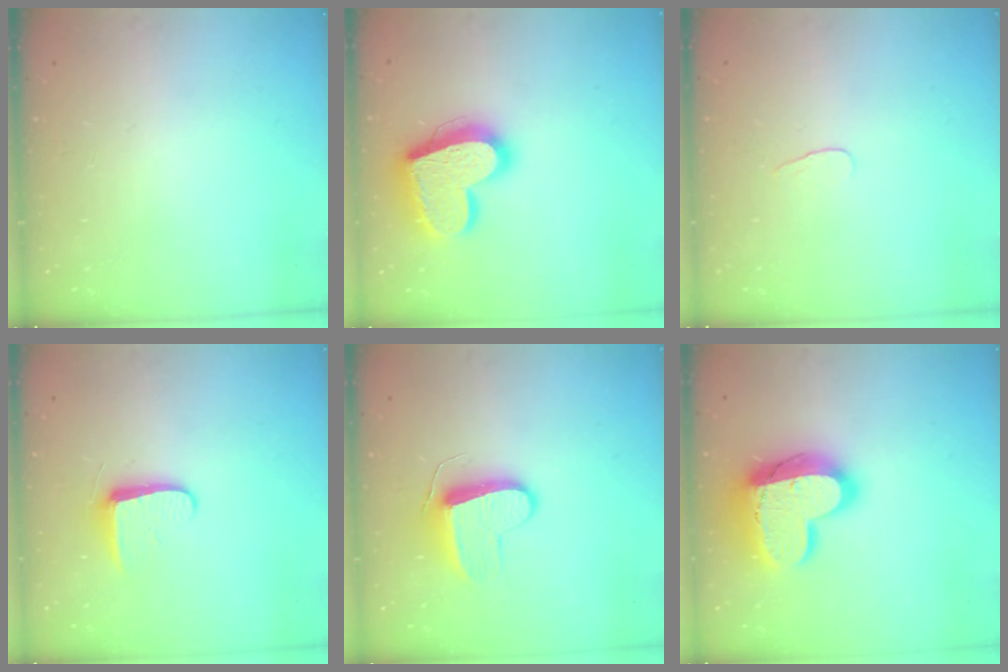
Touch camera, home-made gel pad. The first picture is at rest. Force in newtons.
{"total": 20.5, "press": 20.4, "slide": 1.7}
{"total": 2.8, "press": 2.8, "slide": 0.3}
{"total": 7.1, "press": 7.0, "slide": 0.9}
{"total": 9.6, "press": 9.6, "slide": 0.2}
{"total": 19.7, "press": 19.7, "slide": 1.4}